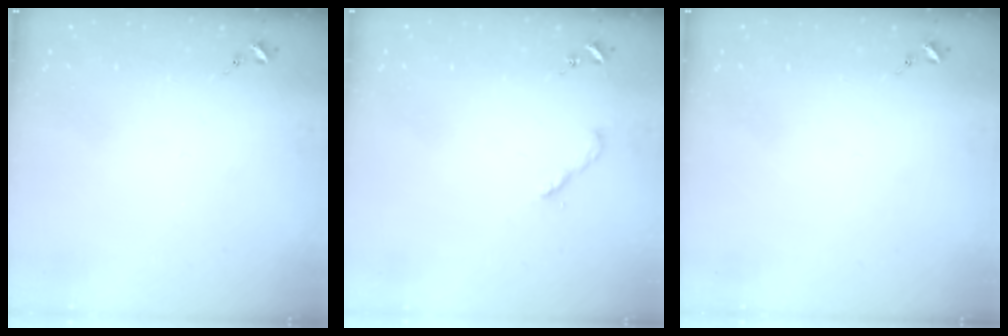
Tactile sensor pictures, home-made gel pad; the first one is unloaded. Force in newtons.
{"total": 2.2, "press": 2.2, "slide": 0.2}
{"total": 0.0}